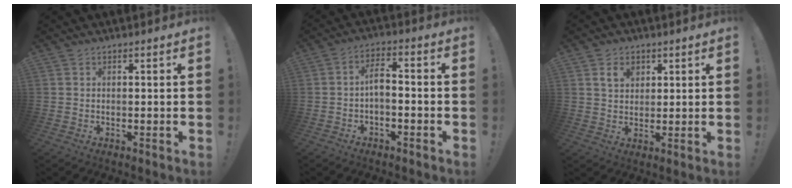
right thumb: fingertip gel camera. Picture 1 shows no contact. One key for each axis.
{"total": 4.8, "fx": -1.2, "fy": 2.1, "fz": 4.2, "tx": -0.079, "ty": 0.012, "tz": -0.019}
{"total": 5.8, "fx": 2.7, "fy": 4.0, "fz": 3.1, "tx": -0.040, "ty": -0.004, "tz": 0.047}